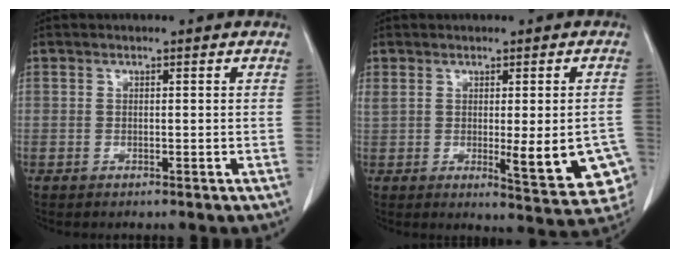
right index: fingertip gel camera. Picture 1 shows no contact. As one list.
[{"total": 11.3, "force": [-1.7, 3.0, 10.8], "torque": [-0.125, -0.007, -0.008]}]